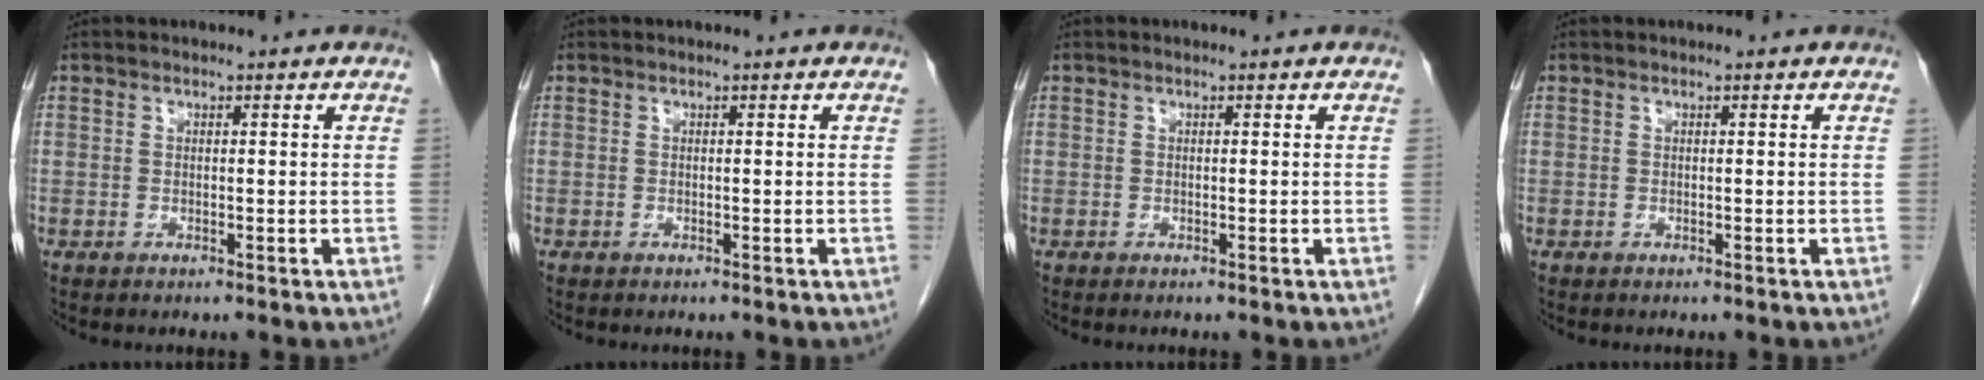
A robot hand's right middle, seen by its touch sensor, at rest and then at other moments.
{"total": 0.0}
{"total": 0.0}
{"total": 0.0}